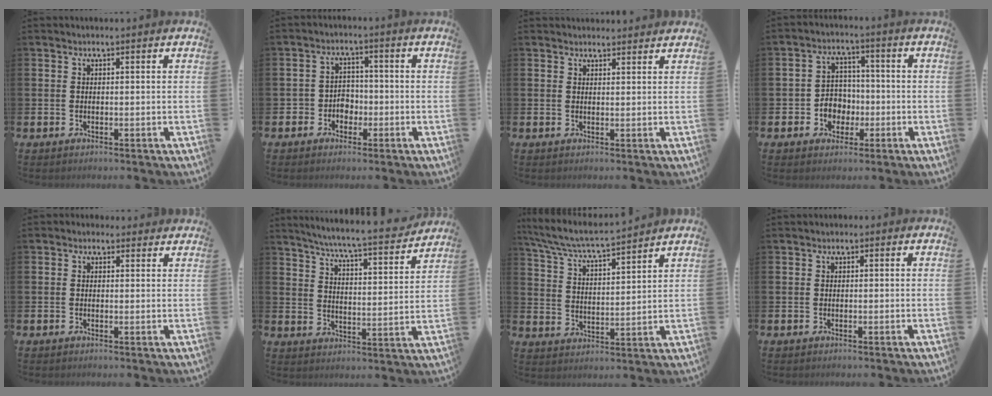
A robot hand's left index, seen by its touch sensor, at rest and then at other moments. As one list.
[{"total": 3.1, "force": [-1.7, 2.6, 0.6], "torque": [-0.022, 0.005, -0.039]}, {"total": 1.9, "force": [1.9, 0.4, -0.1], "torque": [0.006, -0.007, 0.033]}, {"total": 4.4, "force": [-1.0, 4.1, 1.3], "torque": [-0.039, 0.006, -0.025]}, {"total": 0.9, "force": [0.4, 0.8, 0.2], "torque": [-0.005, 0.008, 0.006]}, {"total": 7.1, "force": [6.7, -0.1, 2.4], "torque": [-0.065, -0.054, 0.112]}, {"total": 6.4, "force": [6.1, 0.1, 1.9], "torque": [-0.066, -0.040, 0.106]}, {"total": 0.7, "force": [-0.5, 0.5, 0.1], "torque": [-0.011, 0.006, -0.010]}]